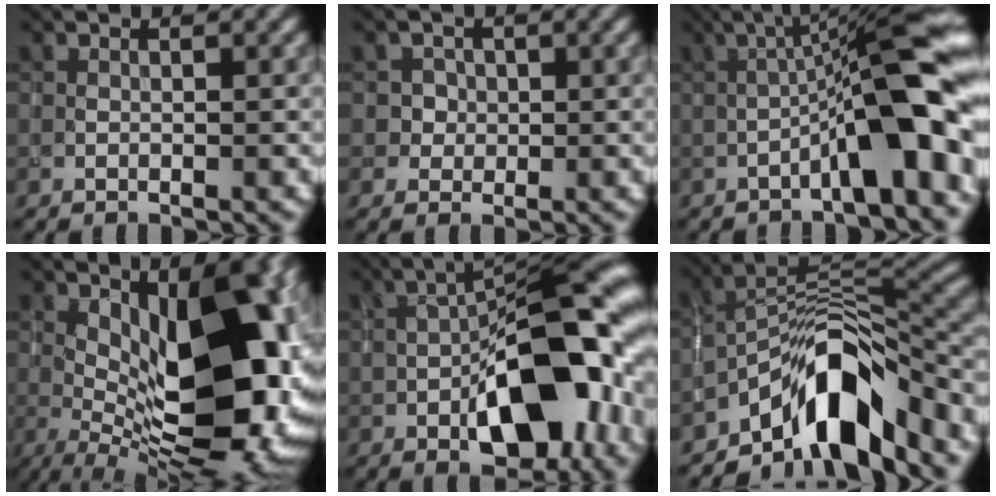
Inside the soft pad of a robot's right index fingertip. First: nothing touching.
{"total": 1.6, "force": [0.0, 1.5, 0.4], "torque": [0.010, -0.002, 0.005]}
{"total": 9.4, "force": [-2.5, 1.5, 9.0], "torque": [-0.128, 0.027, -0.046]}
{"total": 16.6, "force": [1.1, 7.1, 14.9], "torque": [-0.177, 0.023, 0.009]}
{"total": 12.5, "force": [-3.2, 6.0, 10.5], "torque": [-0.144, 0.004, -0.057]}
{"total": 10.5, "force": [-6.7, 3.9, 7.1], "torque": [-0.090, 0.017, -0.125]}